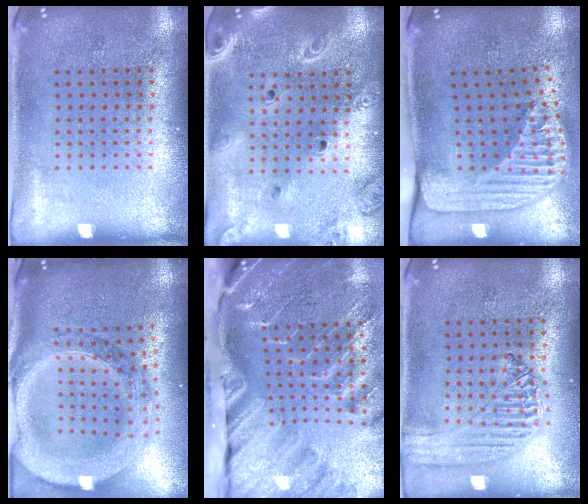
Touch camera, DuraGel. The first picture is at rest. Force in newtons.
{"total": 2.3, "press": 2.1, "slide": 0.9}
{"total": 2.5, "press": 1.8, "slide": 1.7}
{"total": 3.3, "press": 2.7, "slide": 1.9}
{"total": 4.4, "press": 3.3, "slide": 2.9}
{"total": 1.2, "press": 1.2, "slide": 0.2}